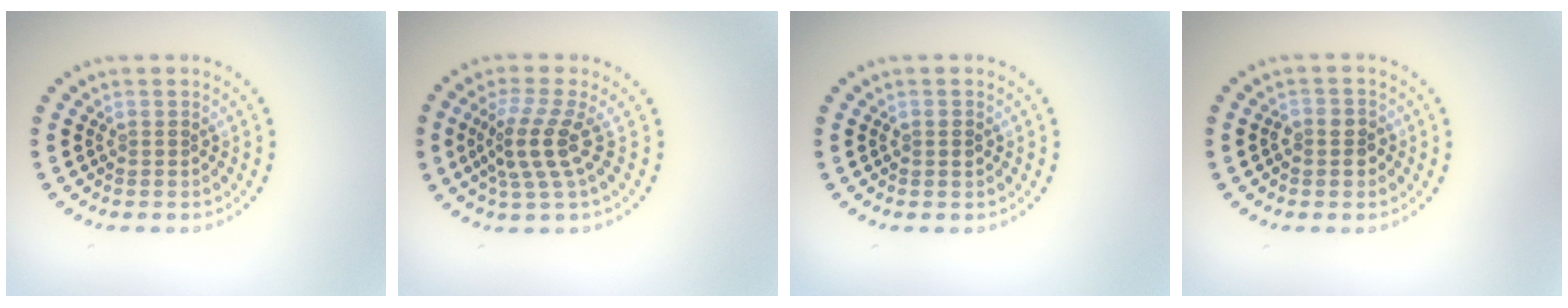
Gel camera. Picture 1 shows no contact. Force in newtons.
{"total": 3.6, "press": 2.6, "slide": 2.4}
{"total": 1.0, "press": 1.0, "slide": 0.1}
{"total": 1.9, "press": 1.8, "slide": 0.6}